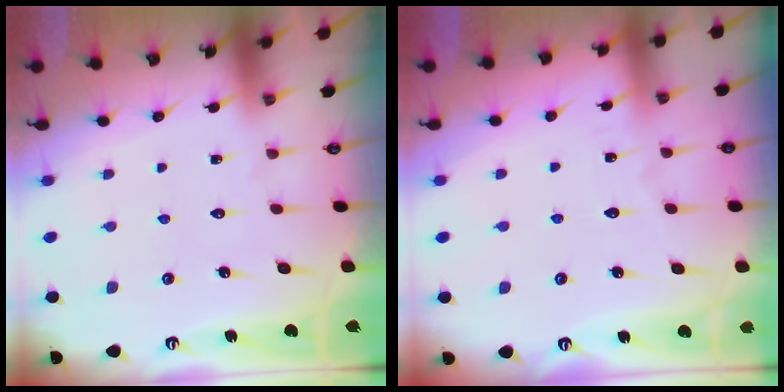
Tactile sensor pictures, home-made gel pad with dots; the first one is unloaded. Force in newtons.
{"total": 2.2, "press": 2.2, "slide": 0.2}